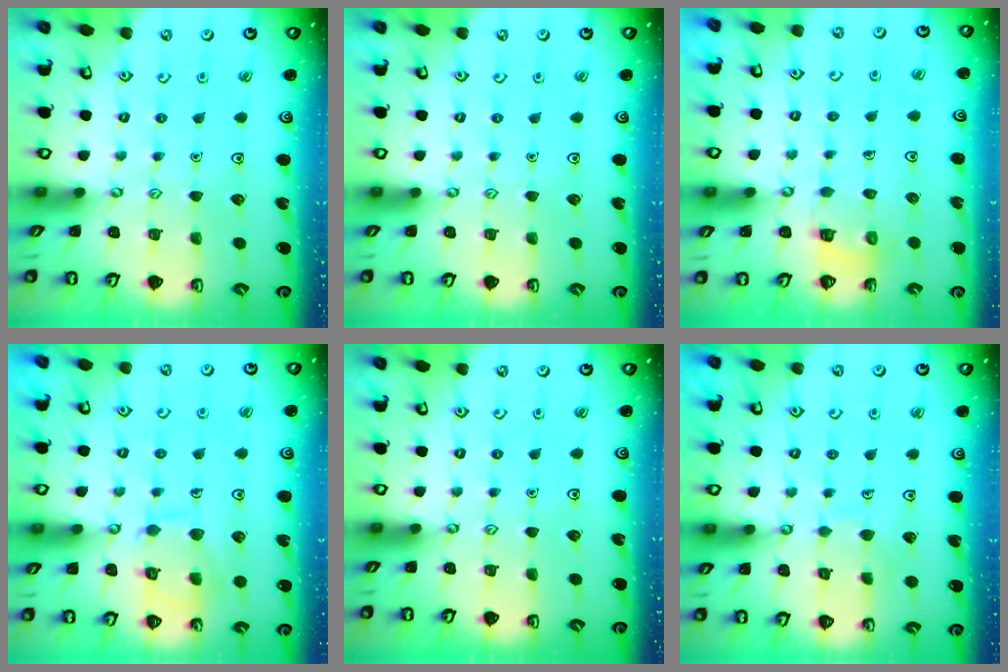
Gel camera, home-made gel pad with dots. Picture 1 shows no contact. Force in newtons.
{"total": 0.0}
{"total": 3.2, "press": 3.2, "slide": 0.2}
{"total": 10.0, "press": 10.0, "slide": 0.4}
{"total": 0.0}
{"total": 5.4, "press": 5.4, "slide": 0.5}